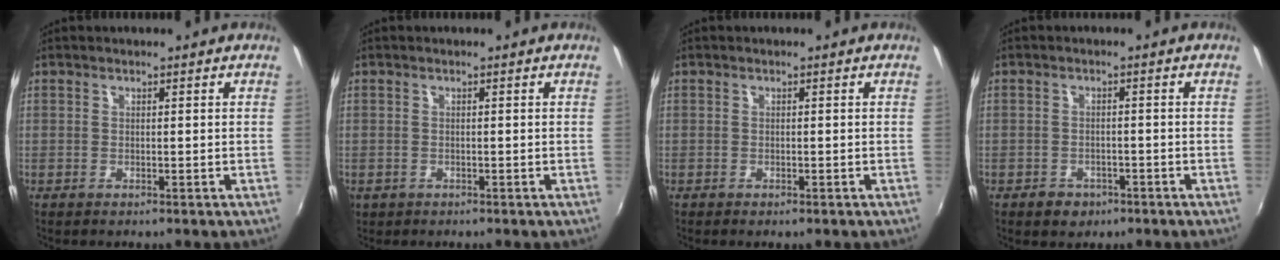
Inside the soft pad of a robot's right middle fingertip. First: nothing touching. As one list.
[{"total": 1.4, "force": [-0.6, 1.2, 0.4], "torque": [-0.012, -0.004, -0.010]}, {"total": 0.7, "force": [-0.5, 0.2, 0.4], "torque": [-0.007, -0.004, -0.010]}, {"total": 3.7, "force": [-2.3, 2.5, 1.3], "torque": [-0.035, -0.001, -0.031]}]